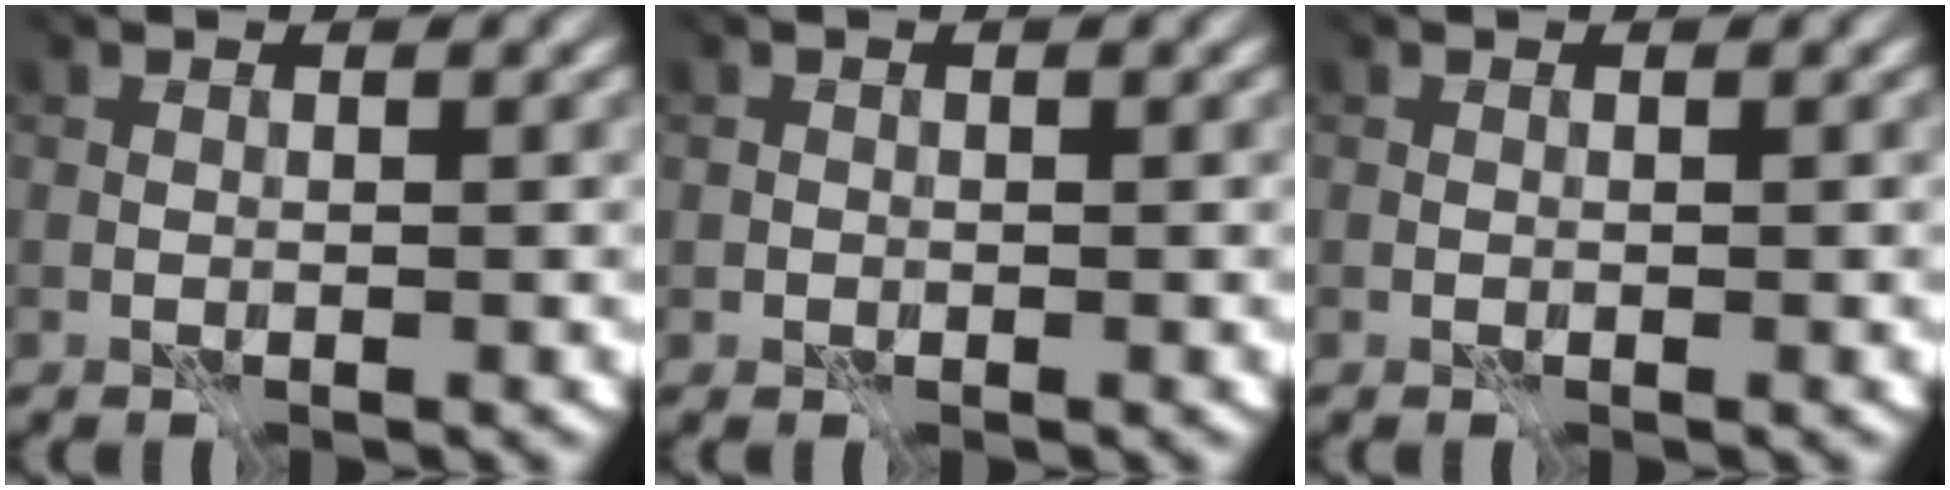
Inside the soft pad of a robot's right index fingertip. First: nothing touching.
{"total": 0.6, "force": [-0.1, 0.3, -0.5], "torque": [0.010, 0.000, -0.004]}
{"total": 0.0}